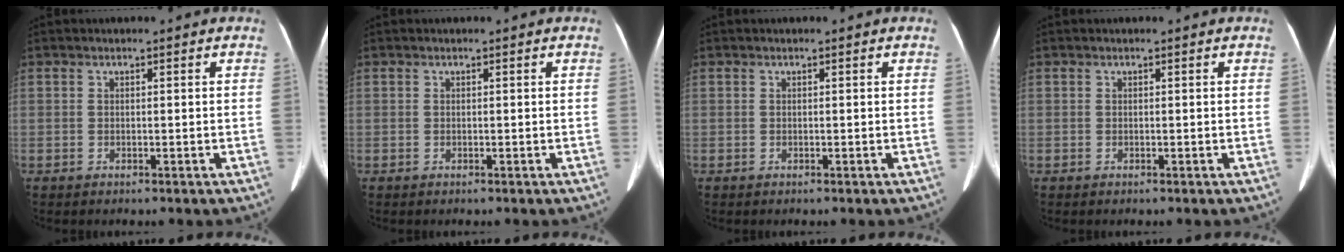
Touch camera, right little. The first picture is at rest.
{"total": 0.0}
{"total": 0.0}
{"total": 0.0}